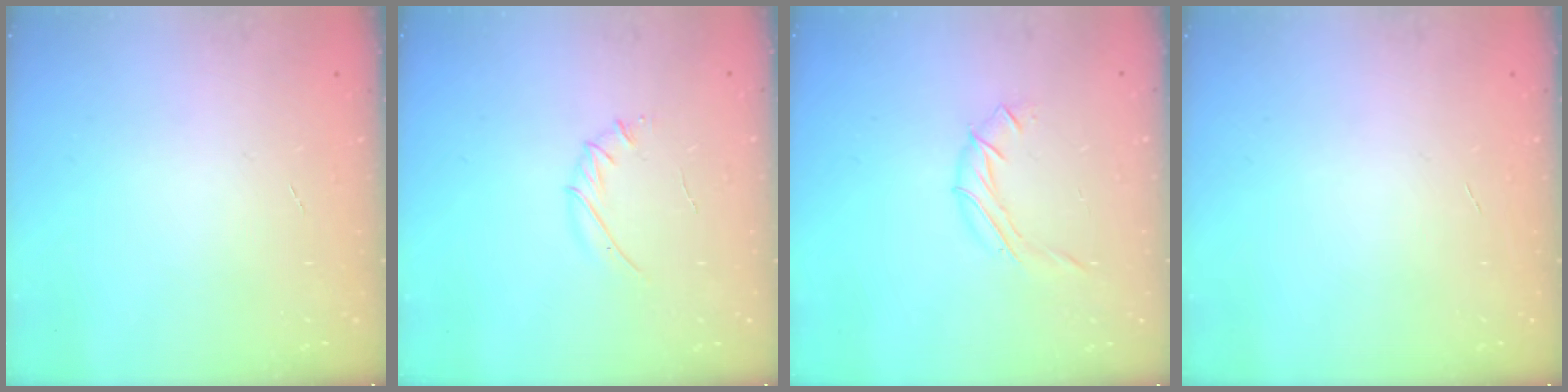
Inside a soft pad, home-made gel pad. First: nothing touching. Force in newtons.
{"total": 3.9, "press": 3.8, "slide": 1.0}
{"total": 5.8, "press": 5.8, "slide": 0.8}
{"total": 0.0}